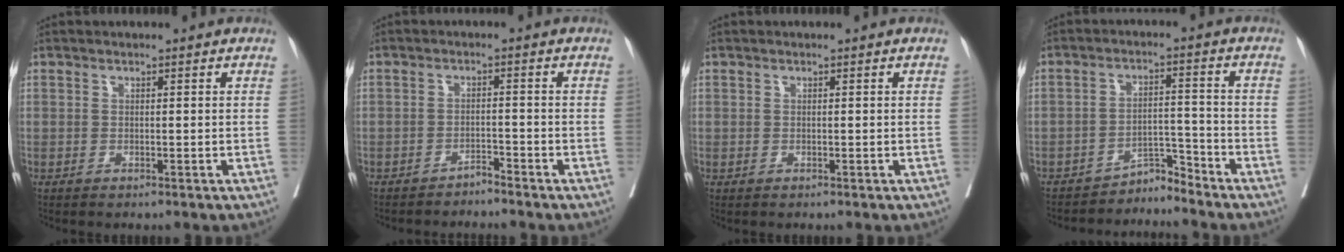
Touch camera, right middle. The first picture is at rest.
{"total": 3.0, "force": [-2.9, 0.0, 0.7], "torque": [0.002, -0.003, -0.047]}
{"total": 0.0}
{"total": 4.5, "force": [-4.5, -0.3, -0.5], "torque": [0.022, 0.010, -0.073]}